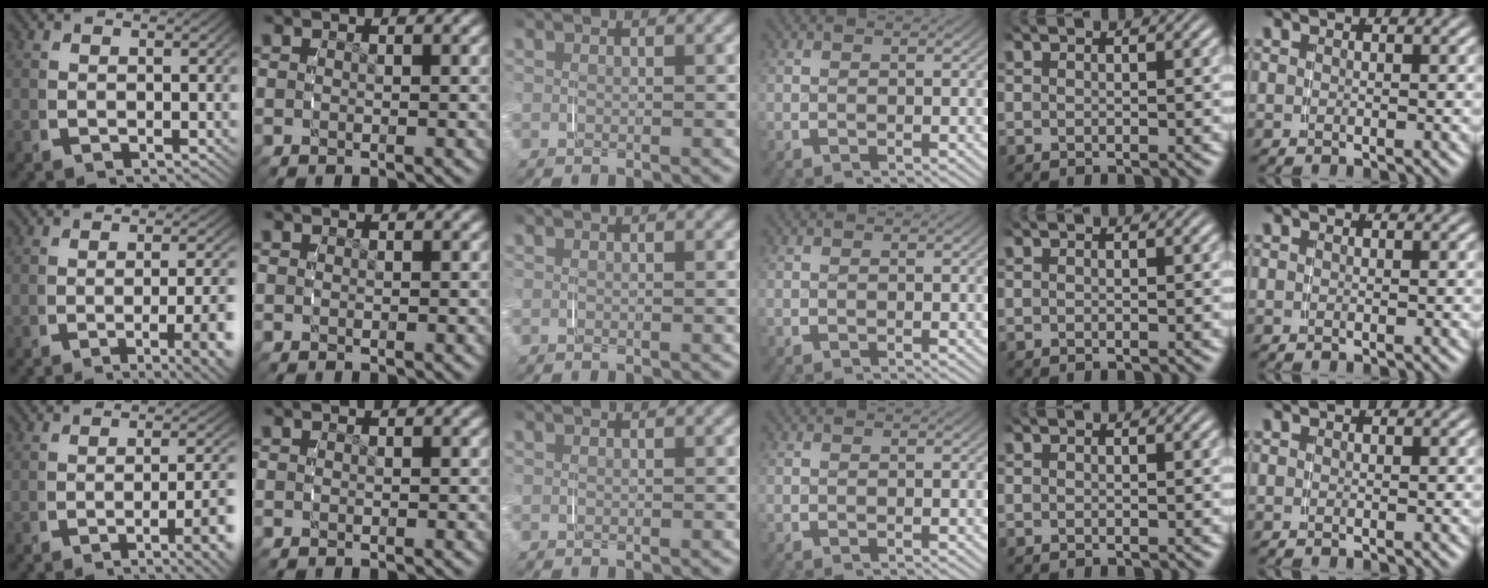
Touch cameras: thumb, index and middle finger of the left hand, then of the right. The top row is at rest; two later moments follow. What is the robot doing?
{"motion": "grasp_and_lifting", "object": "jewelry box"}